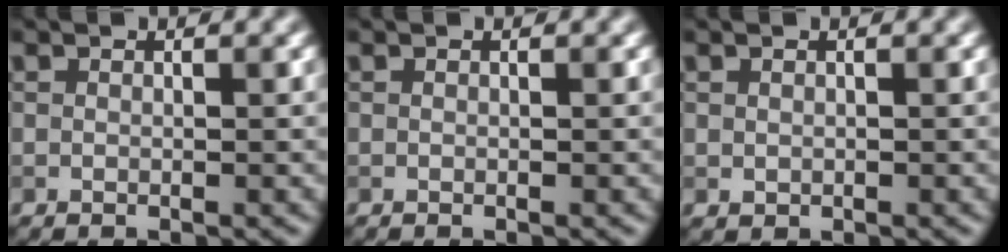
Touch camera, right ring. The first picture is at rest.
{"total": 0.0}
{"total": 0.5, "force": [0.1, 0.5, 0.1], "torque": [0.003, -0.003, 0.003]}